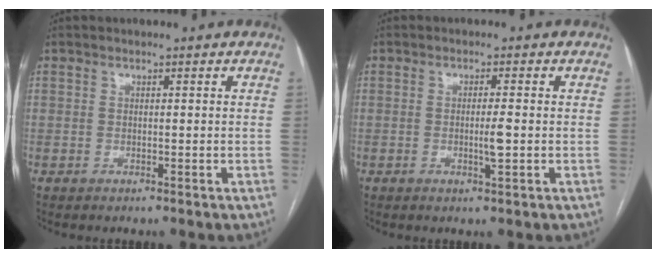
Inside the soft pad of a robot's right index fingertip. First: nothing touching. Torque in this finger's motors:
{"motor_torque": [0.42, 0.43, 0.24, 0.05]}